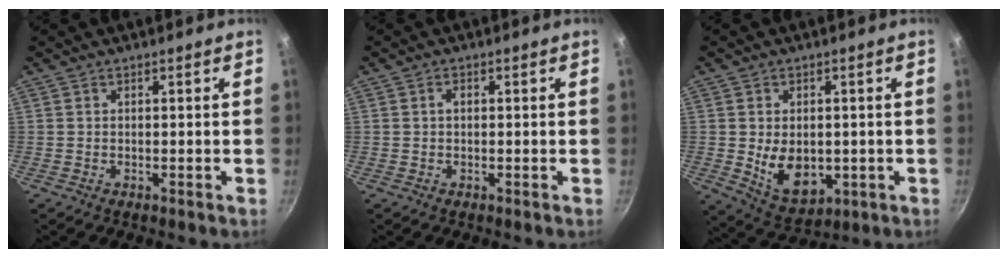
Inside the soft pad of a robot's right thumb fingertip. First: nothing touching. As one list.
[{"total": 1.1, "force": [0.1, 0.7, 0.8], "torque": [-0.012, 0.006, 0.000]}, {"total": 9.6, "force": [-0.7, 6.6, 6.9], "torque": [-0.091, -0.014, 0.010]}]